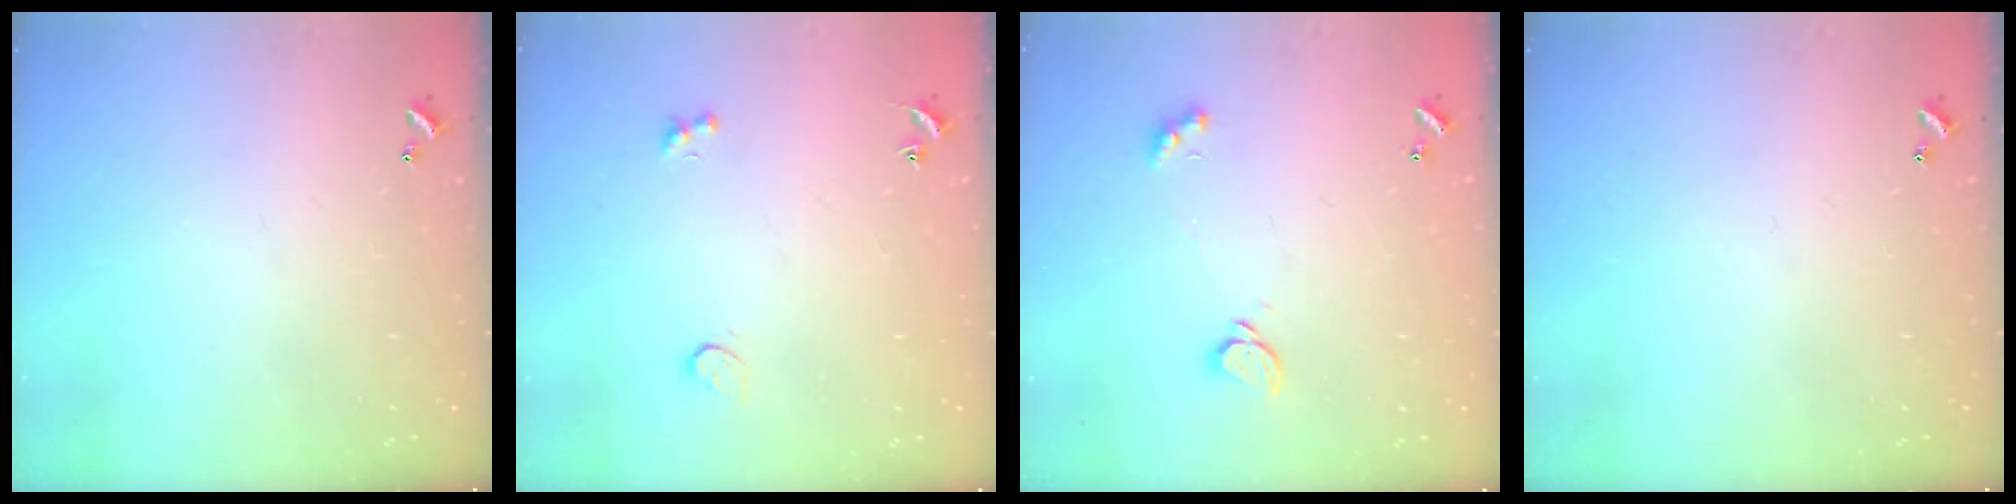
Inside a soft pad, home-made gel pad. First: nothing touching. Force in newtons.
{"total": 3.3, "press": 3.0, "slide": 1.3}
{"total": 1.8, "press": 1.7, "slide": 0.5}
{"total": 0.0}